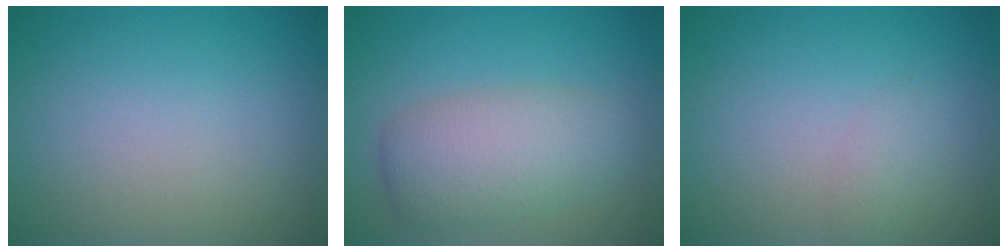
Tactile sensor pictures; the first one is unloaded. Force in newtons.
{"total": 5.0, "press": 5.0, "slide": 0.2}
{"total": 1.0, "press": 1.0, "slide": 0.1}